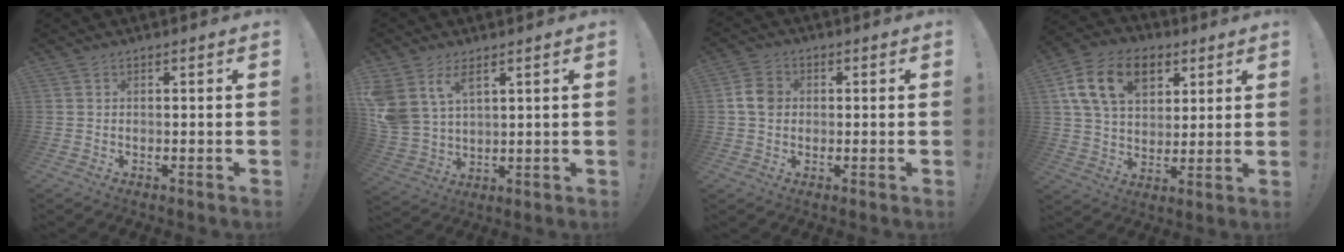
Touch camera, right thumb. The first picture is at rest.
{"total": 8.9, "force": [5.3, 5.2, 4.8], "torque": [-0.111, -0.026, 0.108]}
{"total": 6.7, "force": [0.5, 5.5, 3.8], "torque": [-0.057, 0.010, 0.011]}
{"total": 17.5, "force": [7.3, 12.0, 10.3], "torque": [-0.159, -0.020, 0.137]}